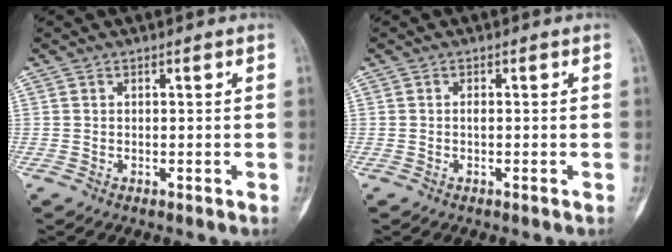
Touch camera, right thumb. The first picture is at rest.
{"total": 0.6, "force": [-0.2, 0.2, 0.6], "torque": [-0.011, 0.000, -0.004]}